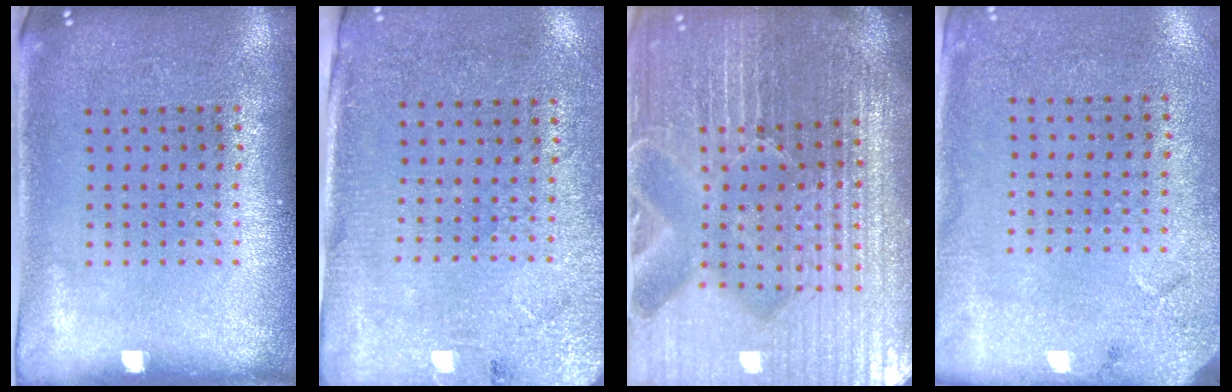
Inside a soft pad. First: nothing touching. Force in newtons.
{"total": 2.7, "press": 2.4, "slide": 1.3}
{"total": 6.9, "press": 6.1, "slide": 3.3}
{"total": 2.7, "press": 2.2, "slide": 1.6}